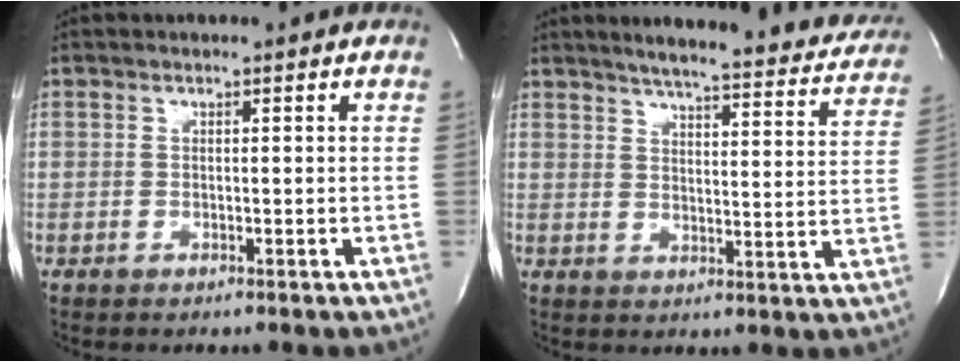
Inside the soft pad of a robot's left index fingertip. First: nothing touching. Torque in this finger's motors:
{"motor_torque": [-0.18, -0.13, 0.18, 0.05]}